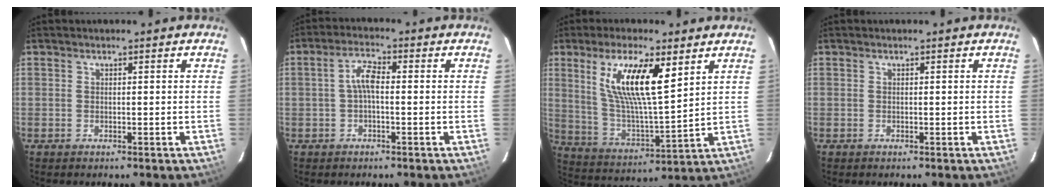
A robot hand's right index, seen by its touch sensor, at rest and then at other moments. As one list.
[{"total": 3.8, "force": [-0.4, 1.3, 3.5], "torque": [-0.073, 0.014, -0.009]}, {"total": 15.3, "force": [6.9, 3.8, 13.1], "torque": [-0.246, -0.001, 0.137]}, {"total": 0.0}]